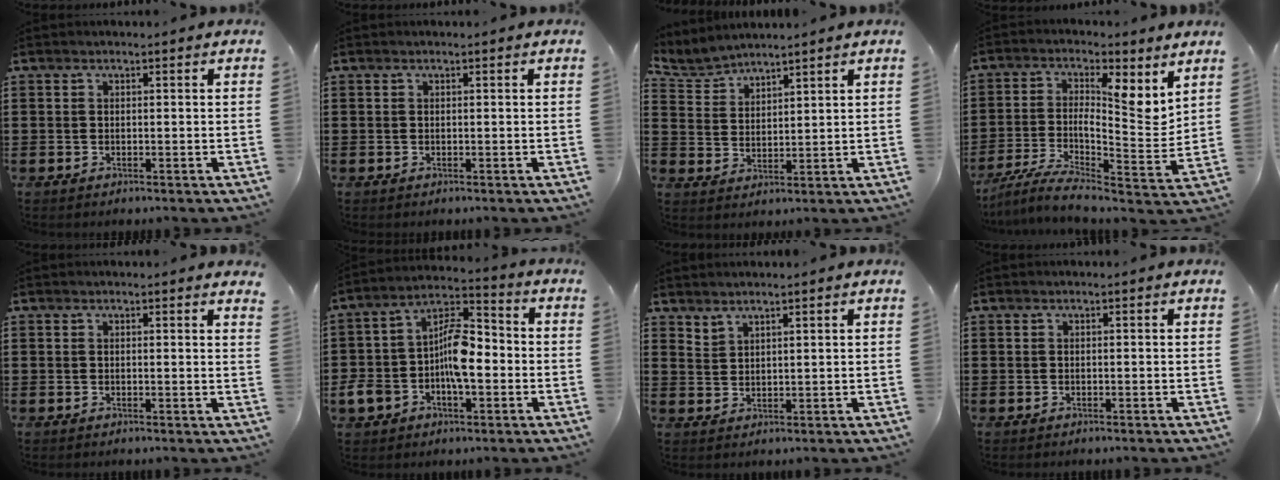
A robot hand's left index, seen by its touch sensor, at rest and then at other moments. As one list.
[{"total": 0.0}, {"total": 3.9, "force": [3.8, 0.9, 0.0], "torque": [-0.017, -0.010, 0.070]}, {"total": 6.9, "force": [3.3, 2.1, 5.7], "torque": [-0.102, -0.044, 0.048]}, {"total": 0.8, "force": [0.7, -0.1, 0.4], "torque": [-0.002, -0.006, 0.011]}, {"total": 11.3, "force": [-2.5, 6.1, 9.2], "torque": [-0.199, 0.008, -0.049]}, {"total": 2.1, "force": [2.1, 0.1, 0.2], "torque": [-0.008, -0.001, 0.041]}, {"total": 0.0}]